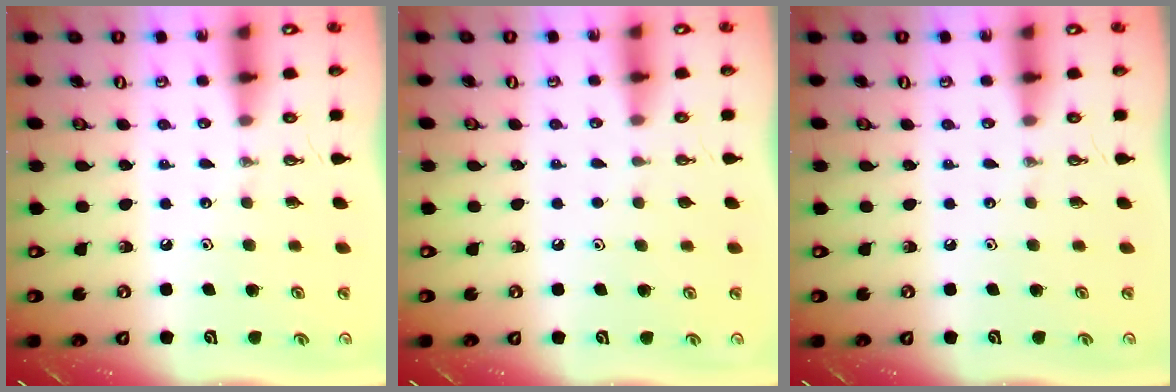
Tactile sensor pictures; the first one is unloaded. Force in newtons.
{"total": 0.0}
{"total": 0.0}